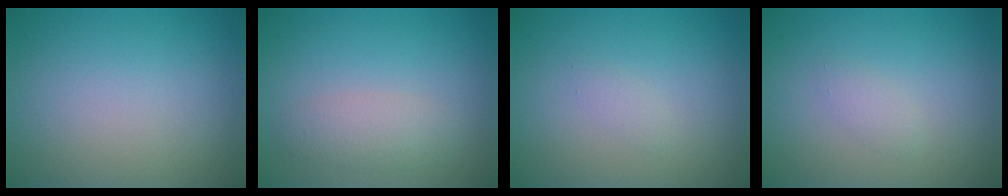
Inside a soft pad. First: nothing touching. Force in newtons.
{"total": 2.2, "press": 2.2, "slide": 0.1}
{"total": 0.7, "press": 0.7, "slide": 0.0}
{"total": 1.0, "press": 1.0, "slide": 0.0}